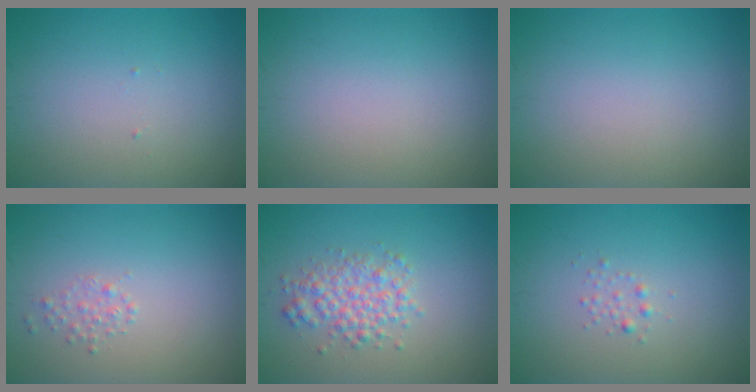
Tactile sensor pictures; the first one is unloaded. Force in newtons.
{"total": 0.0}
{"total": 0.0}
{"total": 1.0, "press": 1.0, "slide": 0.1}
{"total": 3.2, "press": 3.2, "slide": 0.1}
{"total": 0.8, "press": 0.8, "slide": 0.0}